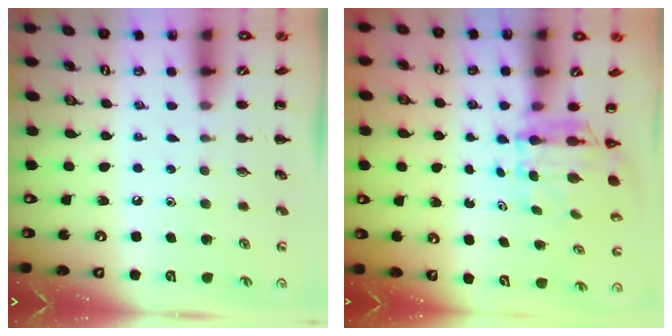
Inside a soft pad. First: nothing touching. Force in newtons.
{"total": 5.6, "press": 5.5, "slide": 0.7}